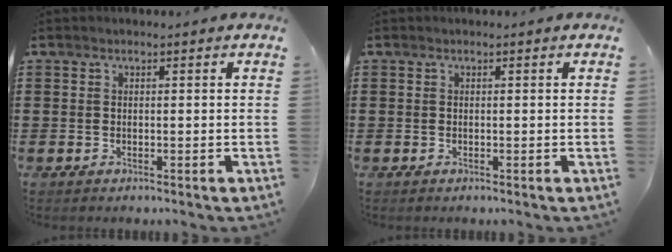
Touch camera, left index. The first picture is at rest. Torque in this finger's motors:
{"motor_torque": [-0.05, 0.01, -0.16, -0.04]}